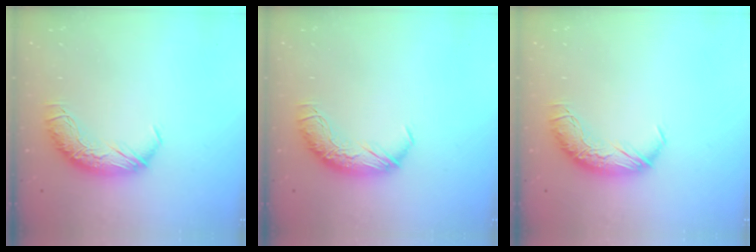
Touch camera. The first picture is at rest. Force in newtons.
{"total": 0.0}
{"total": 0.0}